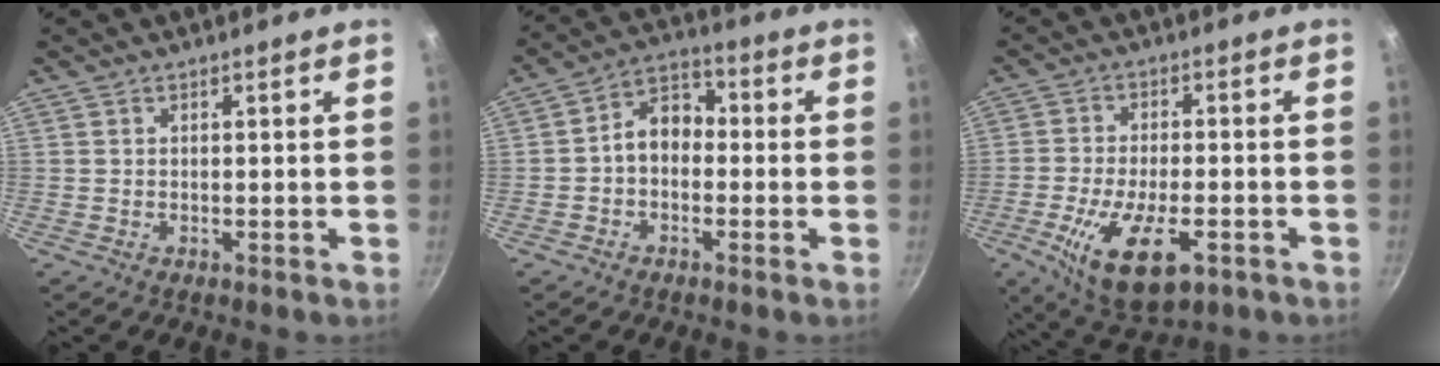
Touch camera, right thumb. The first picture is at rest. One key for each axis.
{"total": 7.2, "fx": -1.1, "fy": 5.3, "fz": 4.7, "tx": -0.046, "ty": 0.034, "tz": -0.036}
{"total": 14.5, "fx": -5.5, "fy": 6.4, "fz": 11.8, "tx": -0.204, "ty": 0.003, "tz": -0.088}